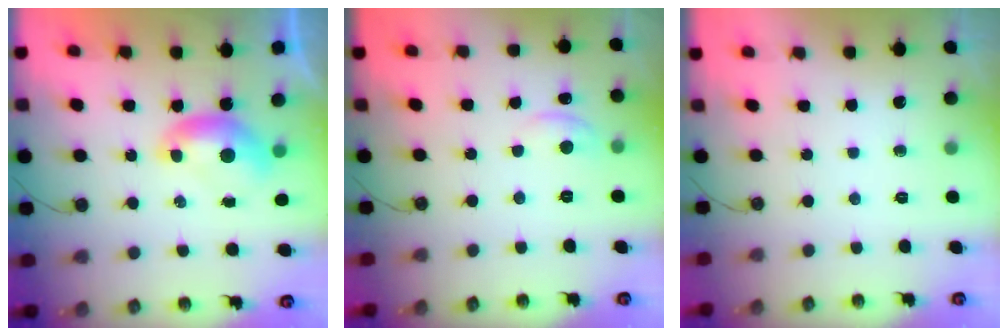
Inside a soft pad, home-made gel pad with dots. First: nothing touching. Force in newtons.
{"total": 0.0}
{"total": 0.0}